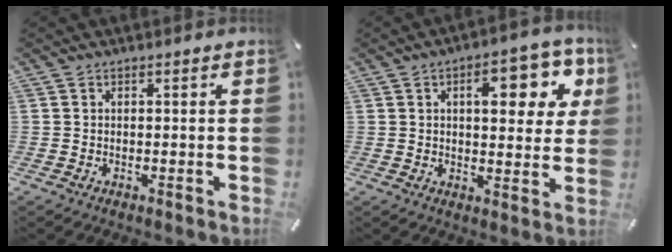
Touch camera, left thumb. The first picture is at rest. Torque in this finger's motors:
{"motor_torque": [2.12, 1.90, 1.42, -1.08, 0.38]}